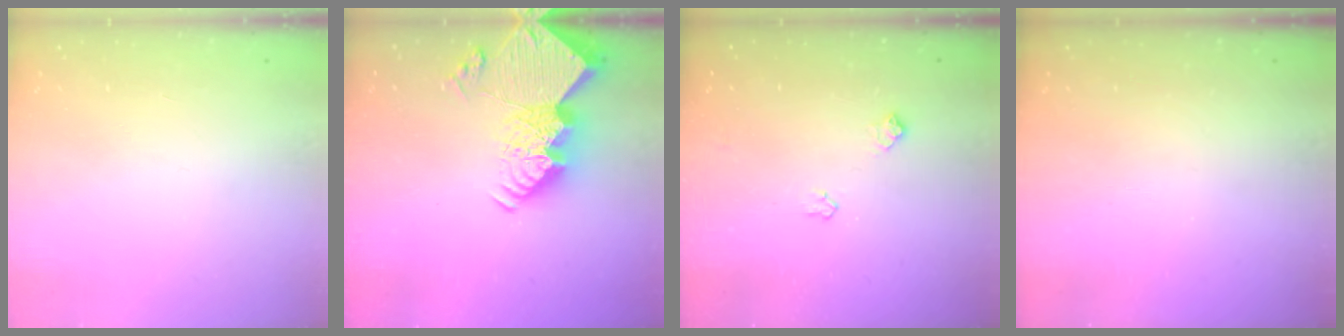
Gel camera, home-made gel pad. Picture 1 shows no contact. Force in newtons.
{"total": 19.8, "press": 19.8, "slide": 1.9}
{"total": 6.2, "press": 6.1, "slide": 0.6}
{"total": 0.0}